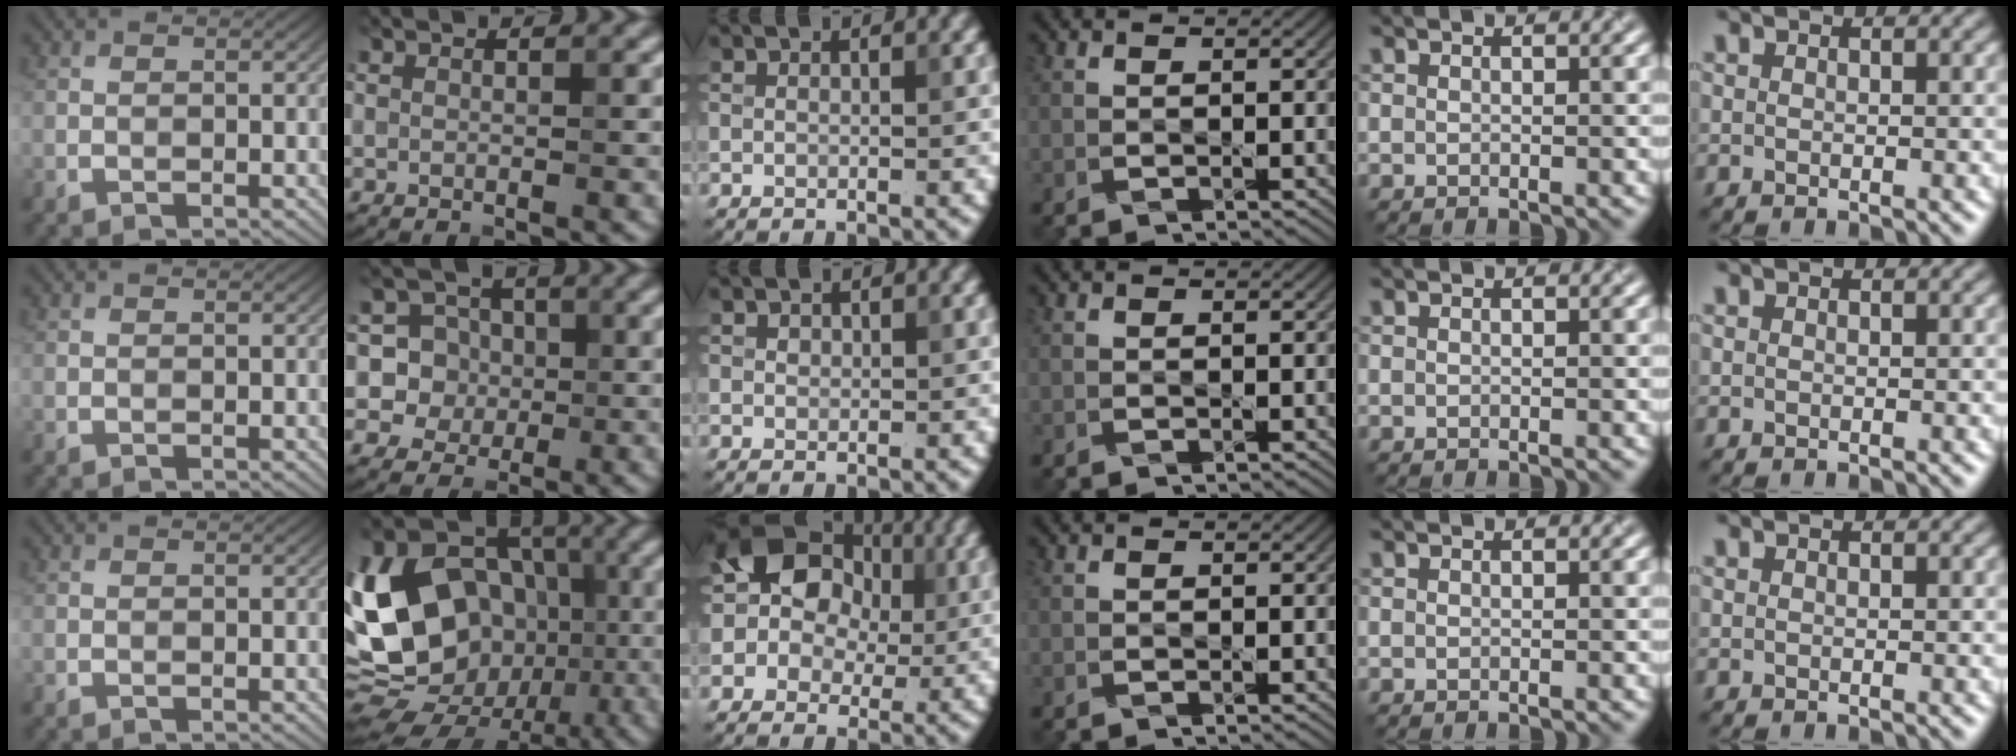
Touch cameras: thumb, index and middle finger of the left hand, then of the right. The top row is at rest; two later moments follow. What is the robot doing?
{"motion": "dispense", "object": "toothpaste"}